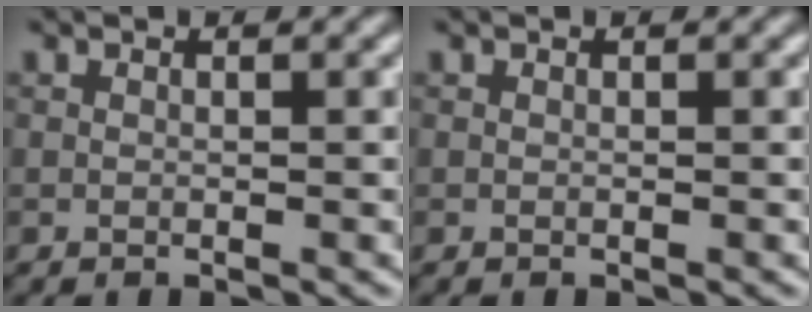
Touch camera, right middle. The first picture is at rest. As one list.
[{"total": 0.0}]